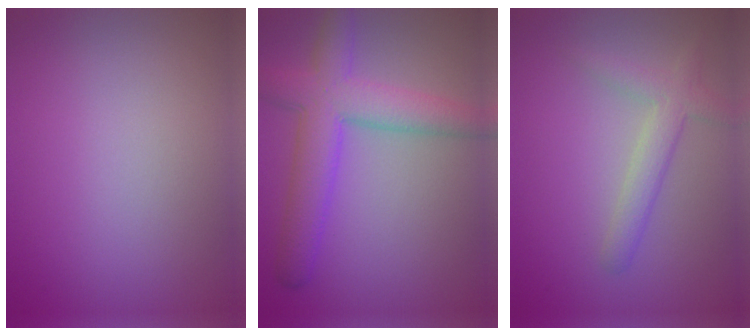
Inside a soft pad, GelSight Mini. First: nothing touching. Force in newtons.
{"total": 6.3, "press": 6.3, "slide": 0.3}
{"total": 2.7, "press": 2.7, "slide": 0.1}